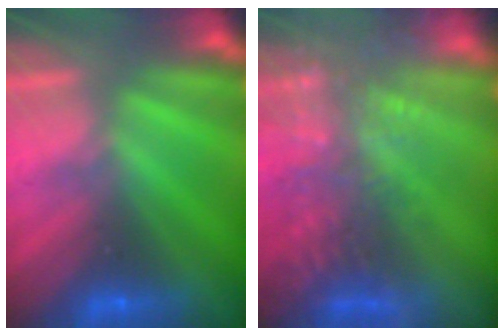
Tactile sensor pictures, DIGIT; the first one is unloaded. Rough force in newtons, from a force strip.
{"total": 13.7}